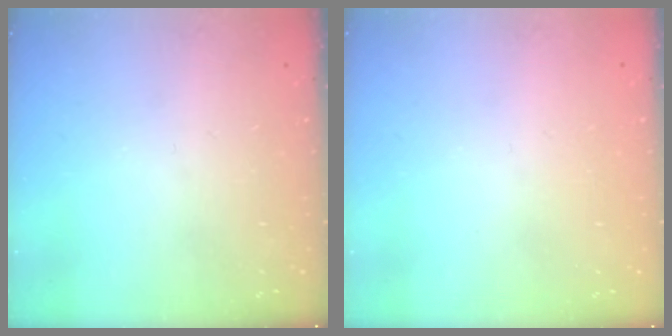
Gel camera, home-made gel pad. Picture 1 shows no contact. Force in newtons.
{"total": 0.7, "press": 0.7, "slide": 0.3}